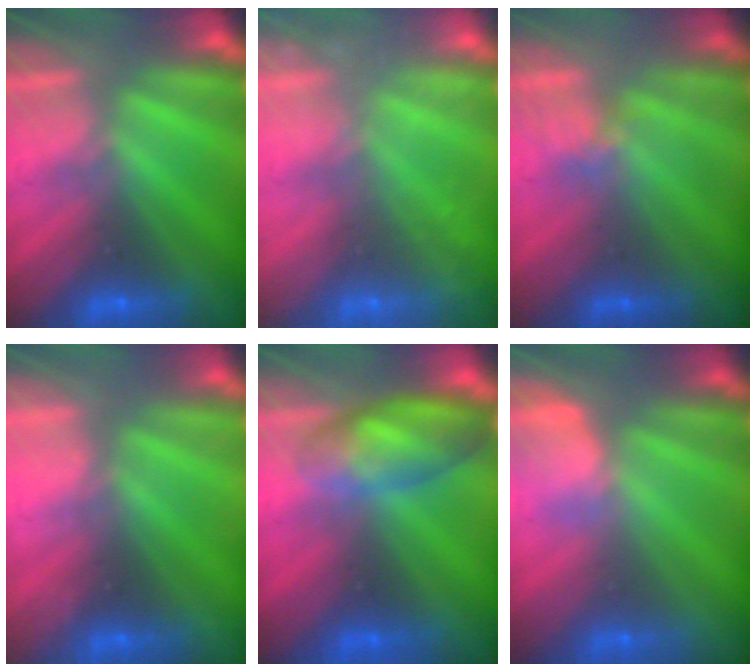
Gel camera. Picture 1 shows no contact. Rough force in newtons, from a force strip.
{"total": 2.4}
{"total": 2.3}
{"total": 2.2}
{"total": 4.8}
{"total": 2.8}